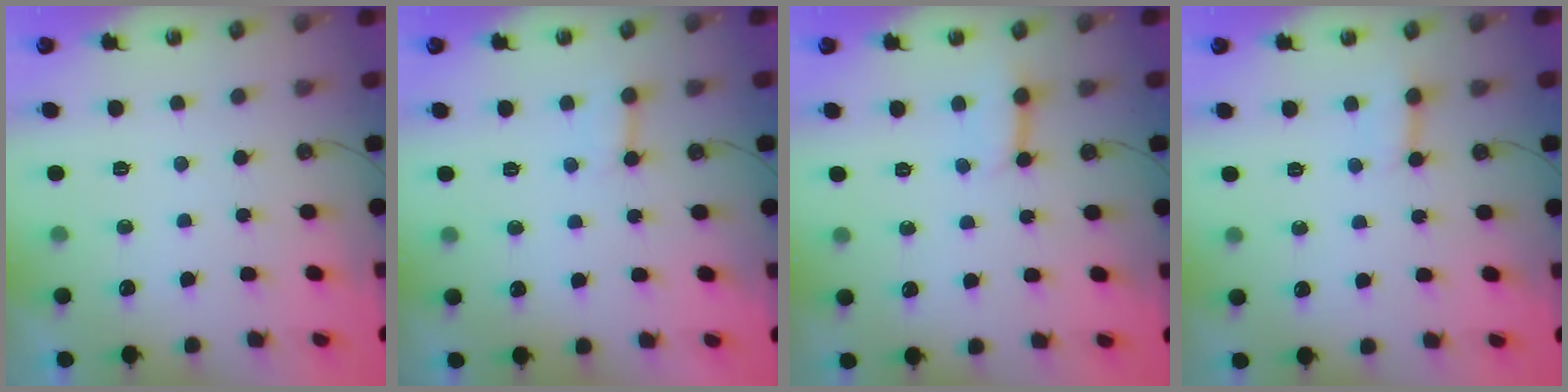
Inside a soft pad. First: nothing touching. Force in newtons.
{"total": 6.8, "press": 6.8, "slide": 0.6}
{"total": 3.3, "press": 3.3, "slide": 0.5}
{"total": 3.0, "press": 2.9, "slide": 0.3}